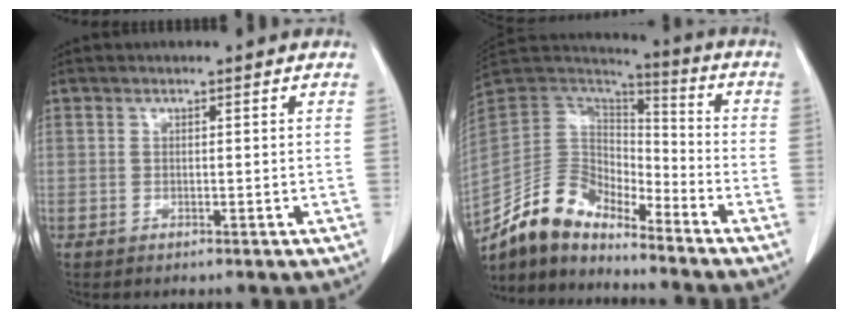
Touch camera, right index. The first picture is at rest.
{"total": 12.7, "force": [-11.3, 4.5, 3.8], "torque": [-0.076, 0.036, -0.220]}